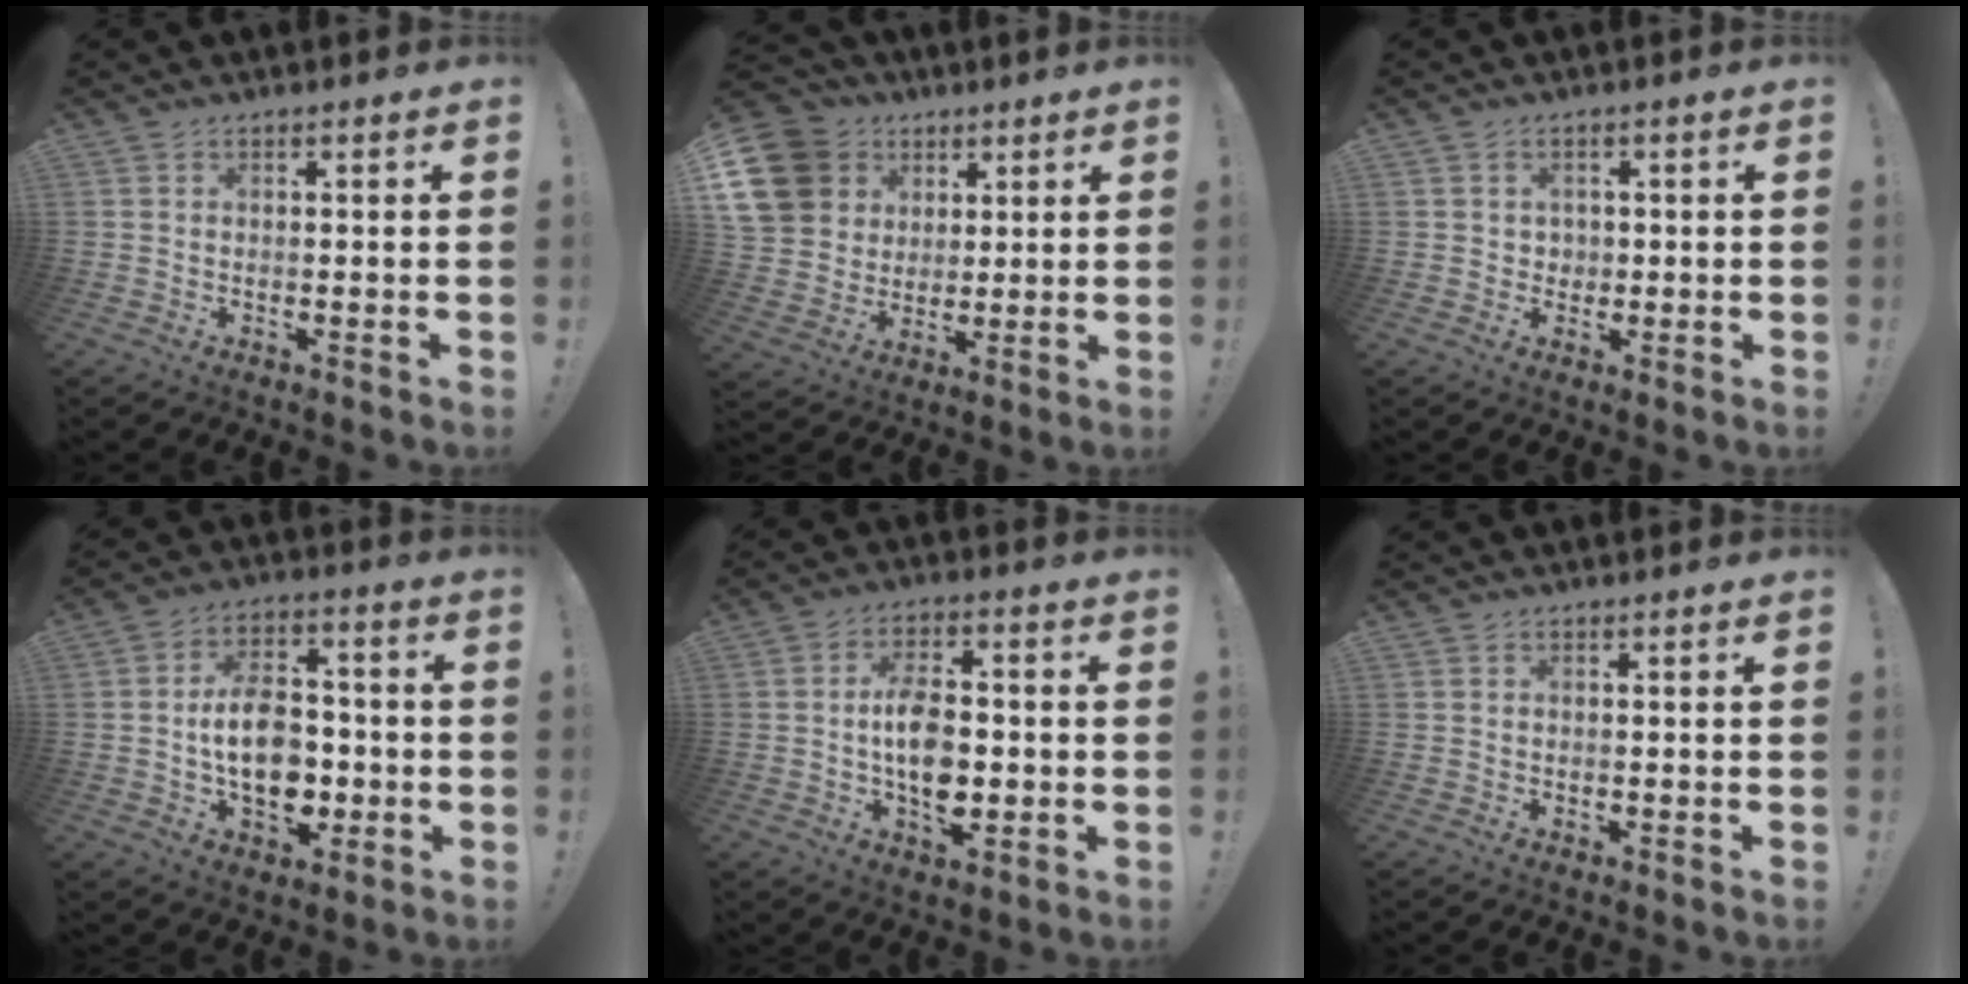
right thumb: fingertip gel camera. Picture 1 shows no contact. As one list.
[{"total": 17.2, "force": [5.8, 14.4, 7.5], "torque": [-0.117, -0.018, 0.125]}, {"total": 2.6, "force": [0.6, 2.5, 0.5], "torque": [-0.005, -0.003, 0.009]}, {"total": 14.3, "force": [-2.1, 10.0, 10.0], "torque": [-0.166, 0.013, -0.036]}, {"total": 11.7, "force": [-1.5, 6.9, 9.4], "torque": [-0.157, 0.006, -0.023]}, {"total": 0.0}]